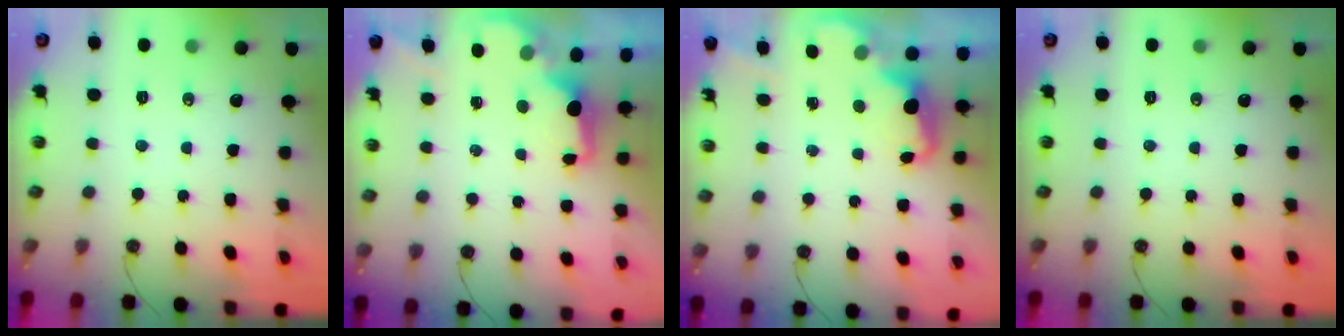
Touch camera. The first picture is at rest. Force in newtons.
{"total": 1.9, "press": 1.7, "slide": 0.8}
{"total": 2.2, "press": 2.1, "slide": 0.7}
{"total": 0.0}